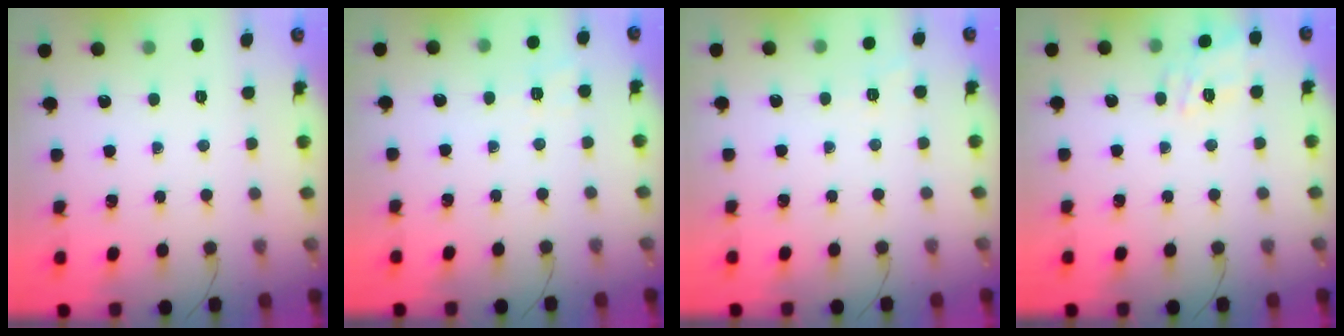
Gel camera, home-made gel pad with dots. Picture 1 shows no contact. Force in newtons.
{"total": 2.4, "press": 1.2, "slide": 2.0}
{"total": 1.8, "press": 1.1, "slide": 1.4}
{"total": 13.0, "press": 13.0, "slide": 0.6}